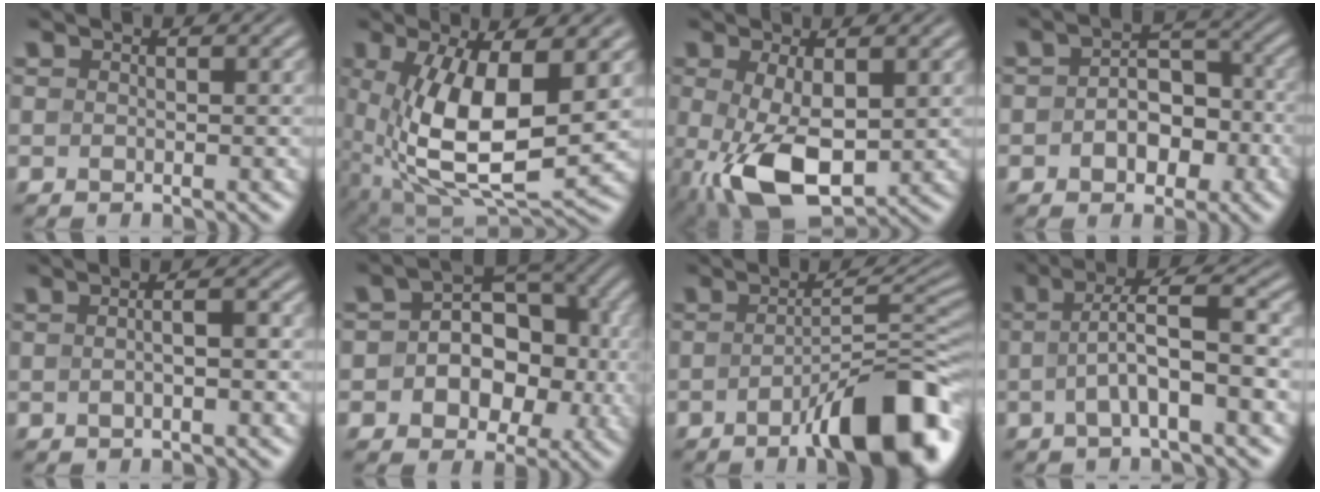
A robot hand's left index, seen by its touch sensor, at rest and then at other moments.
{"total": 11.4, "force": [0.7, 5.1, 10.2], "torque": [-0.196, -0.017, 0.016]}
{"total": 7.6, "force": [-1.2, 3.8, 6.5], "torque": [-0.152, -0.018, -0.013]}
{"total": 4.9, "force": [-1.1, 3.4, 3.4], "torque": [-0.043, 0.002, -0.020]}
{"total": 3.5, "force": [0.2, 1.5, 3.1], "torque": [-0.018, 0.007, -0.016]}
{"total": 9.1, "force": [-0.6, 6.7, 6.1], "torque": [-0.072, 0.002, -0.014]}
{"total": 10.8, "force": [-5.2, 3.1, 9.0], "torque": [-0.119, 0.006, -0.081]}
{"total": 6.2, "force": [-0.5, 1.3, 6.1], "torque": [-0.106, 0.018, -0.016]}